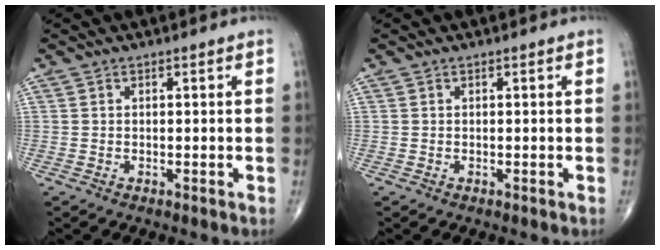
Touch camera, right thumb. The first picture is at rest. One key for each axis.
{"total": 0.0}